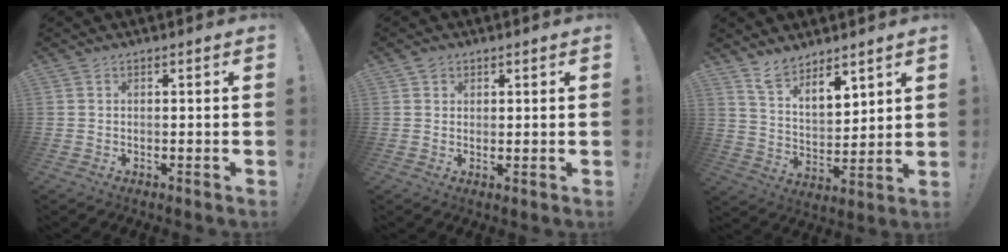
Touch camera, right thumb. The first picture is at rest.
{"total": 1.4, "force": [1.0, 0.9, 0.2], "torque": [0.009, -0.006, 0.017]}
{"total": 10.0, "force": [8.8, 3.9, 2.8], "torque": [-0.049, -0.071, 0.168]}